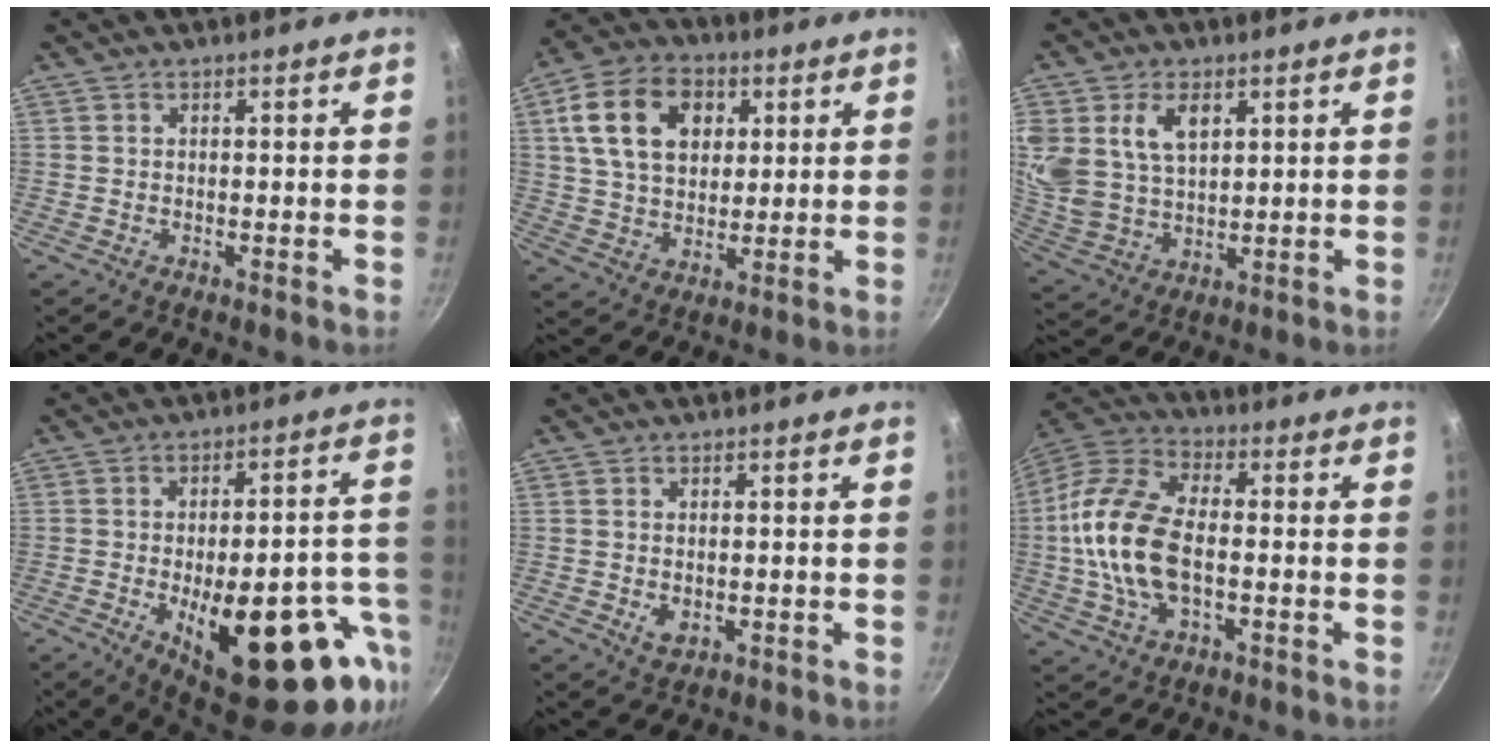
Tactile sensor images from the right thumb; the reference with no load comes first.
{"total": 15.6, "force": [4.8, 11.0, 10.0], "torque": [-0.157, 0.001, 0.078]}
{"total": 13.2, "force": [5.0, 8.9, 8.4], "torque": [-0.162, -0.020, 0.106]}
{"total": 26.6, "force": [-9.9, 10.8, 22.2], "torque": [-0.247, 0.027, -0.122]}
{"total": 2.8, "force": [-0.3, 1.9, 2.0], "torque": [-0.034, -0.006, 0.001]}
{"total": 16.9, "force": [-1.5, 9.4, 13.9], "torque": [-0.273, 0.032, -0.040]}